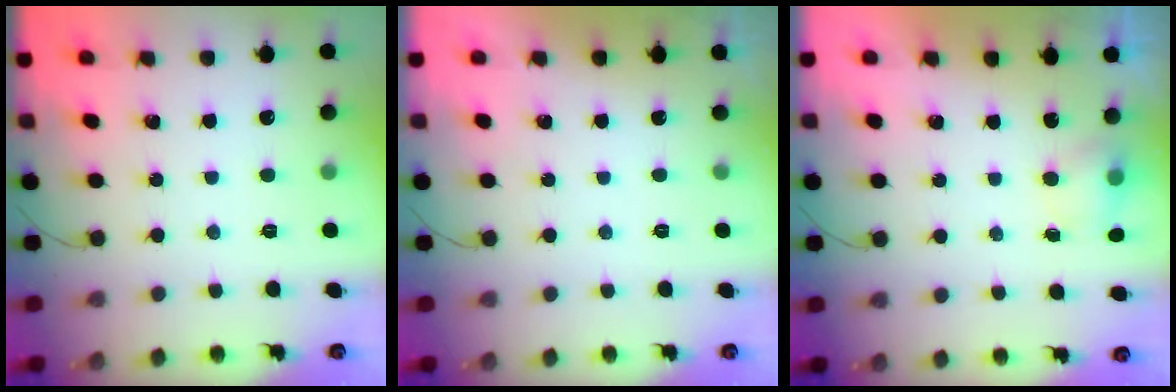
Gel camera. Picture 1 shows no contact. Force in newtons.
{"total": 0.0}
{"total": 4.1, "press": 4.1, "slide": 0.7}